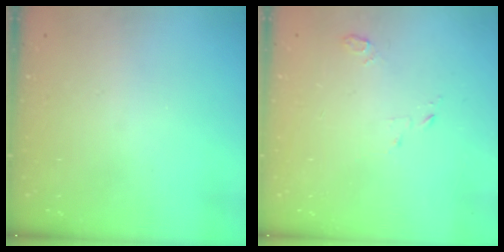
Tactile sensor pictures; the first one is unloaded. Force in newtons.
{"total": 2.8, "press": 2.8, "slide": 0.3}